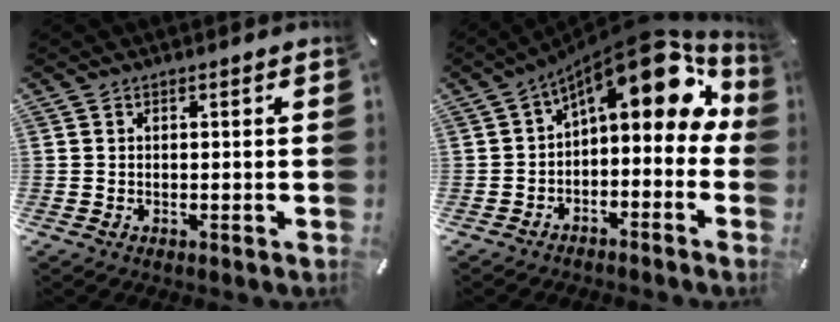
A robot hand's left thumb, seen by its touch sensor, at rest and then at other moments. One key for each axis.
{"total": 15.6, "fx": 7.1, "fy": 7.4, "fz": 11.9, "tx": -0.160, "ty": -0.058, "tz": 0.114}